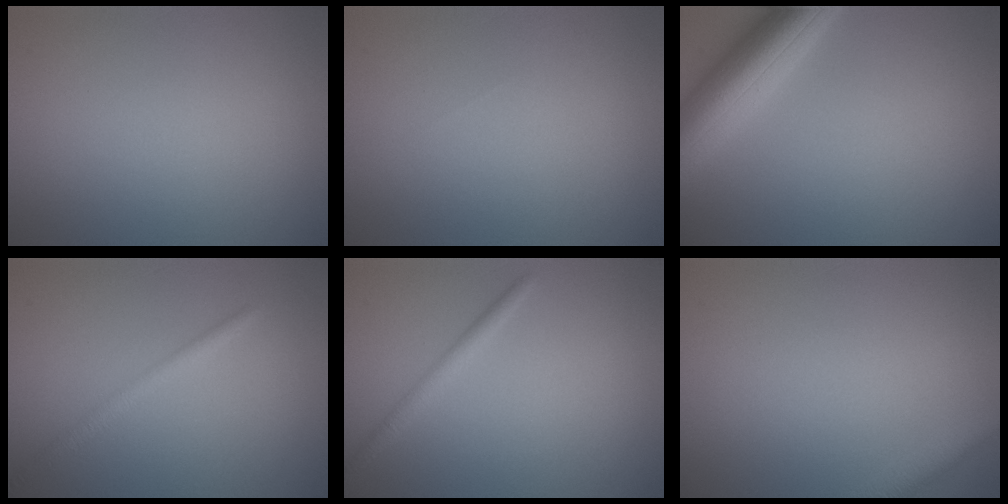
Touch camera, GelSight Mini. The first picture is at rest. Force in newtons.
{"total": 0.0}
{"total": 6.9, "press": 6.9, "slide": 0.3}
{"total": 1.8, "press": 1.8, "slide": 0.1}
{"total": 1.6, "press": 1.6, "slide": 0.1}
{"total": 2.0, "press": 2.0, "slide": 0.1}